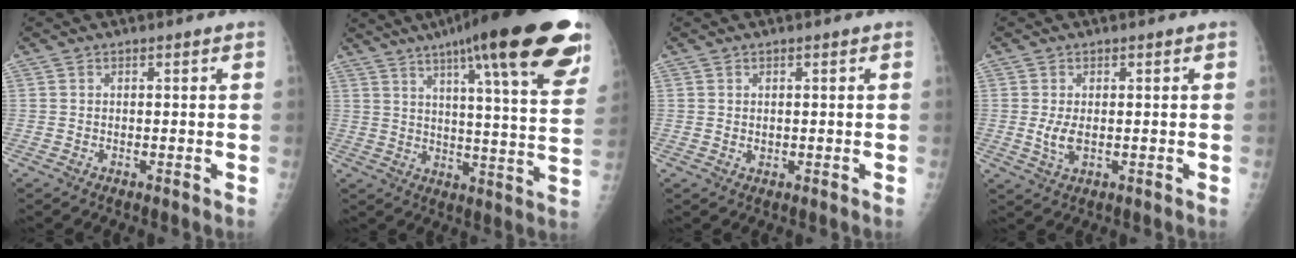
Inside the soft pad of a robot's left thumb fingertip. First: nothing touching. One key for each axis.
{"total": 27.7, "fx": 17.1, "fy": 4.6, "fz": 21.2, "tx": -0.277, "ty": -0.041, "tz": 0.229}
{"total": 1.1, "fx": 0.0, "fy": 0.9, "fz": 0.6, "tx": -0.006, "ty": -0.001, "tz": 0.005}
{"total": 3.2, "fx": -0.1, "fy": 1.6, "fz": 2.7, "tx": -0.057, "ty": -0.009, "tz": 0.001}